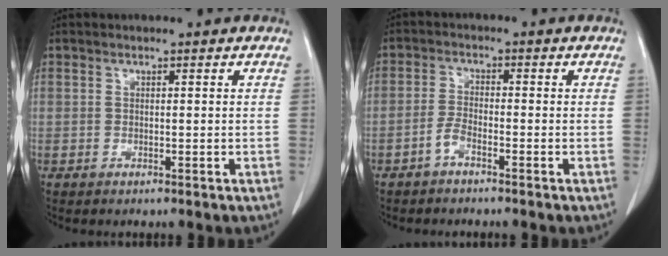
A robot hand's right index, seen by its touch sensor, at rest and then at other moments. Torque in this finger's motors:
{"motor_torque": [0.32, -0.25, 0.07, 0.04]}